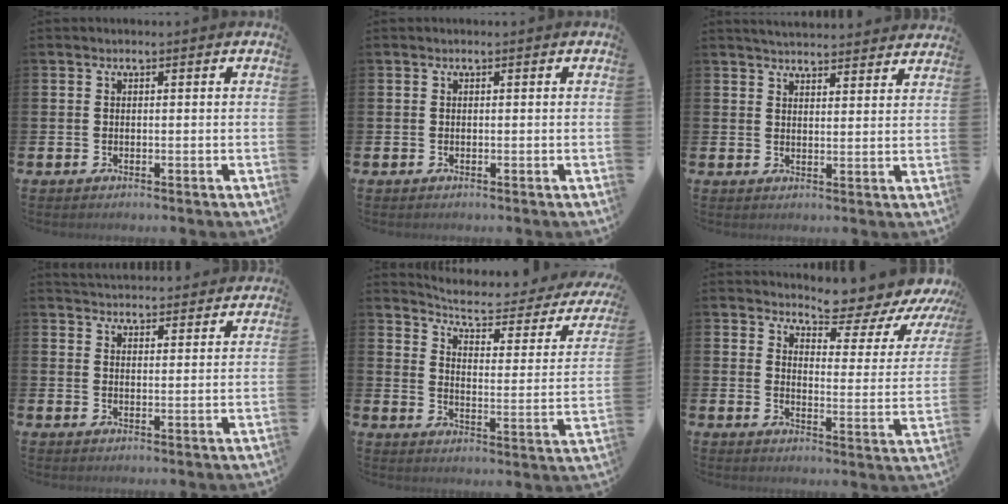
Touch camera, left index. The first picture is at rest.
{"total": 0.0}
{"total": 4.3, "force": [4.3, 0.3, 0.3], "torque": [-0.013, -0.024, 0.079]}
{"total": 4.3, "force": [4.3, 0.5, -0.1], "torque": [-0.008, -0.026, 0.079]}
{"total": 6.2, "force": [5.1, 1.6, 3.0], "torque": [-0.074, -0.038, 0.079]}
{"total": 6.1, "force": [5.8, 1.0, 1.5], "torque": [-0.042, -0.056, 0.092]}